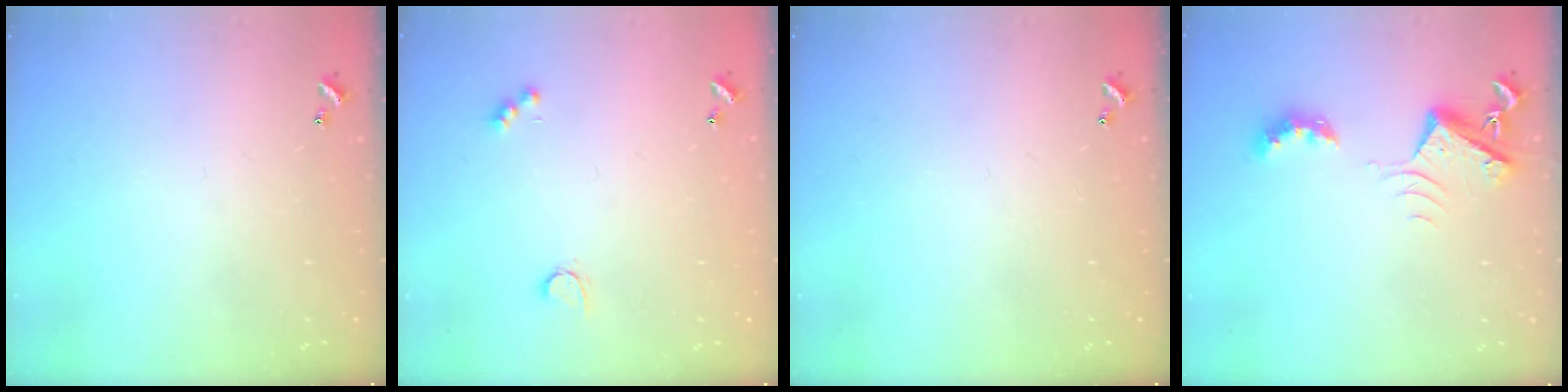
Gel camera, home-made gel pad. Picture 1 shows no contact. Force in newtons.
{"total": 2.7, "press": 2.7, "slide": 0.5}
{"total": 0.0}
{"total": 7.7, "press": 7.6, "slide": 1.6}